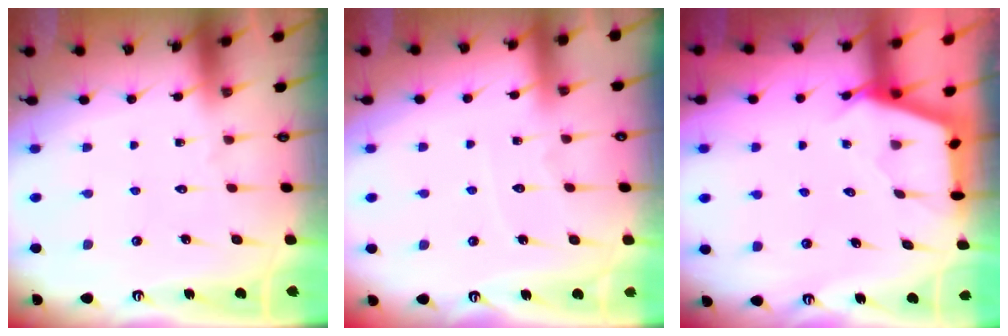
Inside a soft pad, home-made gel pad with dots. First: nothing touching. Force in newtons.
{"total": 3.9, "press": 3.9, "slide": 0.5}
{"total": 2.9, "press": 2.9, "slide": 0.4}